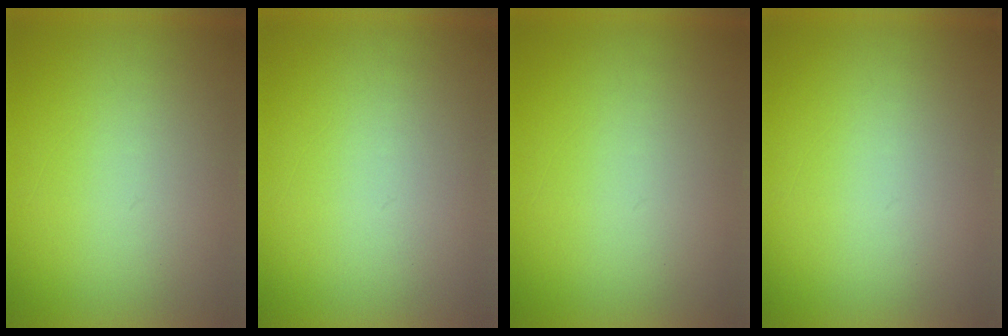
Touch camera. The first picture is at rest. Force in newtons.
{"total": 0.0}
{"total": 0.0}
{"total": 0.0}